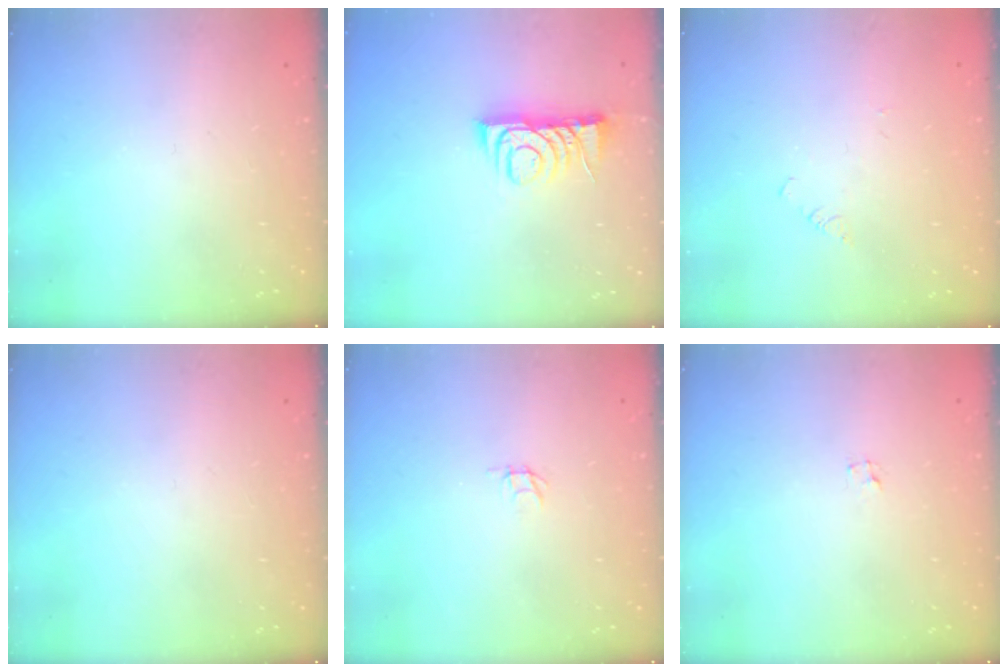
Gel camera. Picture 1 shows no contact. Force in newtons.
{"total": 7.4, "press": 7.4, "slide": 0.1}
{"total": 1.0, "press": 0.9, "slide": 0.2}
{"total": 0.0}
{"total": 1.8, "press": 1.8, "slide": 0.1}
{"total": 1.2, "press": 1.2, "slide": 0.1}